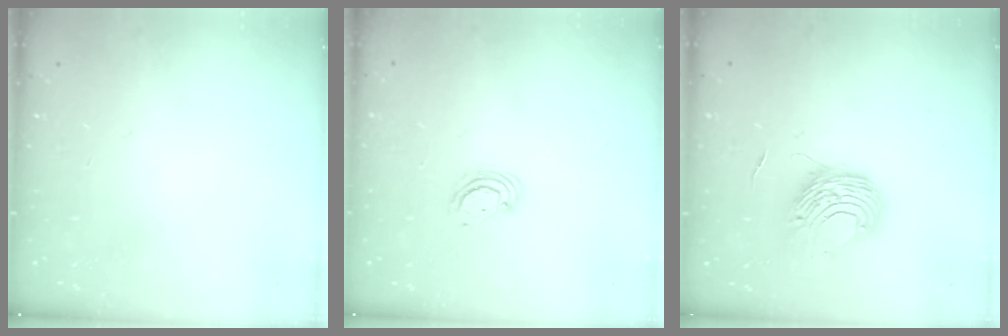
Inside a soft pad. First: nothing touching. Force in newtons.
{"total": 2.8, "press": 2.8, "slide": 0.3}
{"total": 8.5, "press": 8.5, "slide": 0.2}